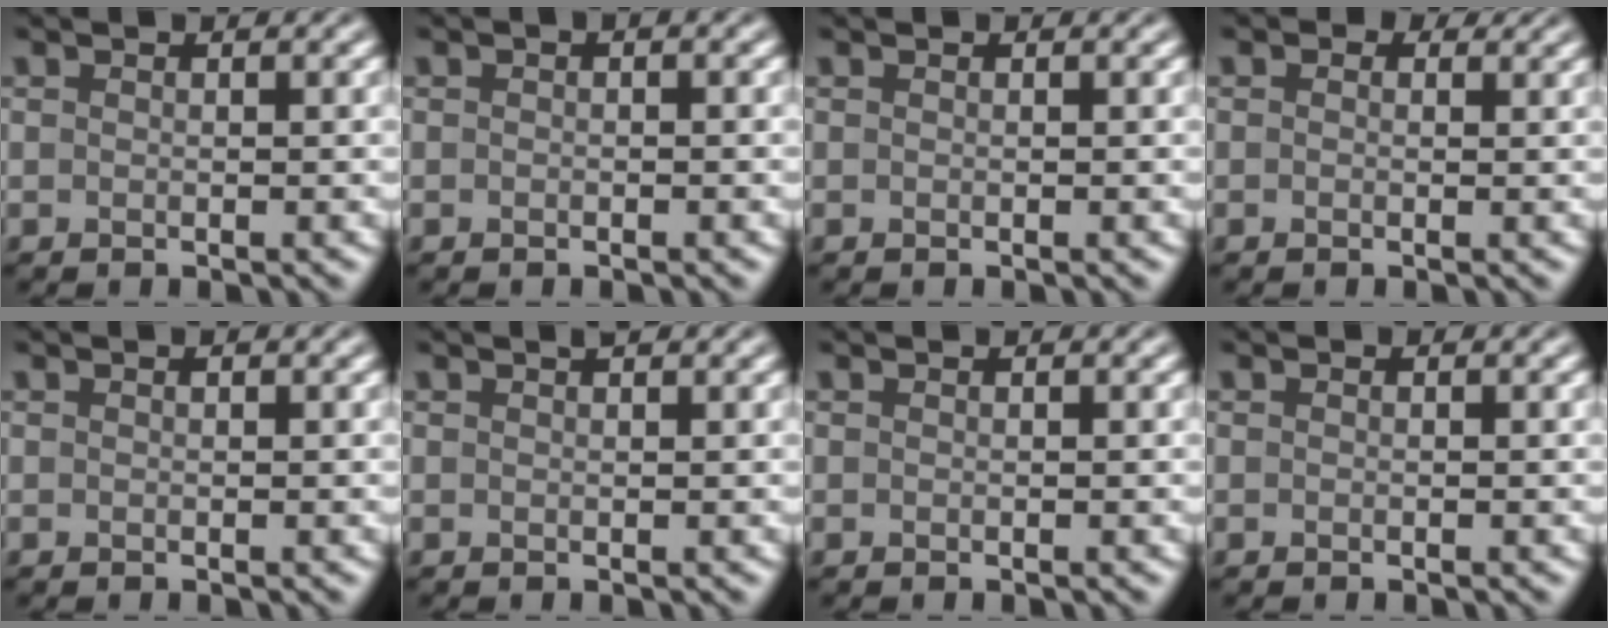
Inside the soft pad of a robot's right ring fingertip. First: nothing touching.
{"total": 0.6, "force": [0.0, 0.3, 0.5], "torque": [-0.008, 0.001, -0.001]}
{"total": 0.0}
{"total": 1.1, "force": [0.5, 0.8, 0.5], "torque": [-0.008, -0.004, -0.002]}
{"total": 0.0}
{"total": 0.7, "force": [0.5, 0.1, 0.4], "torque": [-0.005, 0.001, 0.009]}
{"total": 0.0}
{"total": 0.0}